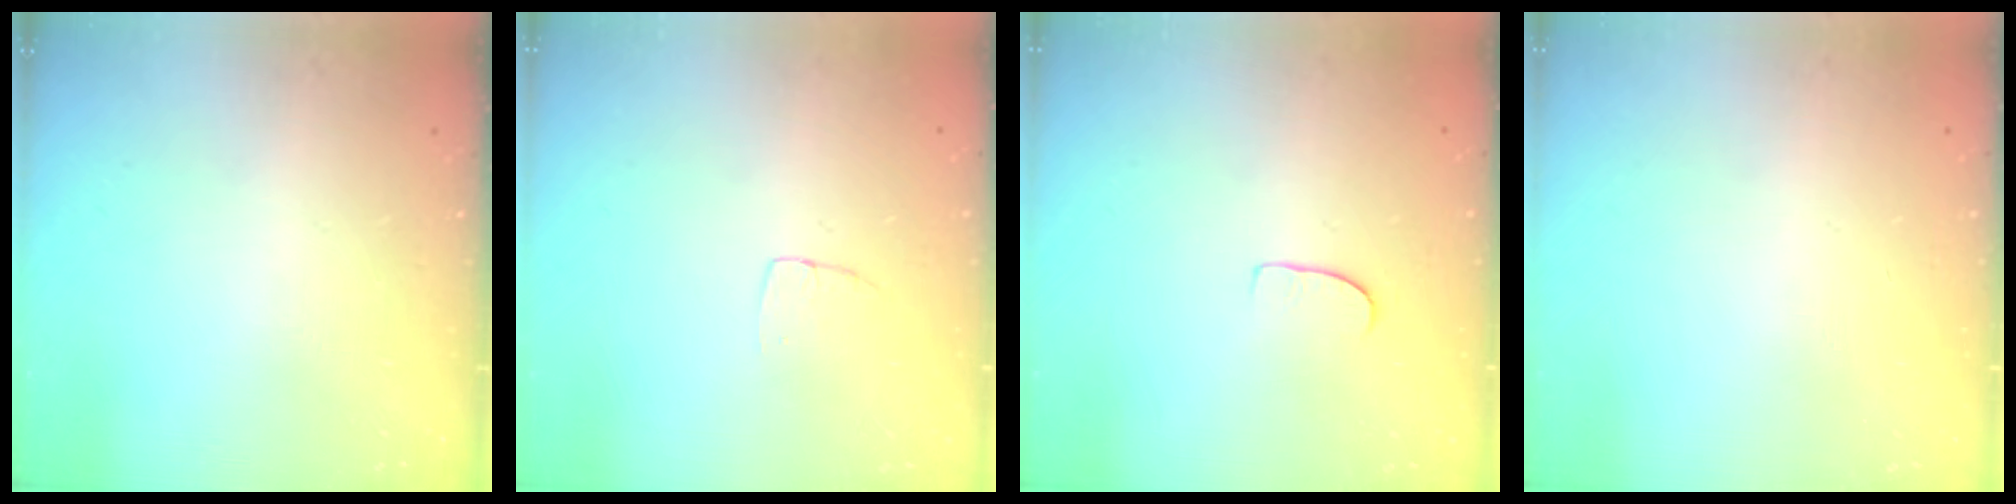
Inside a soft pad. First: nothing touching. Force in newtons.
{"total": 3.3, "press": 3.3, "slide": 0.2}
{"total": 5.3, "press": 5.3, "slide": 0.5}
{"total": 0.0}